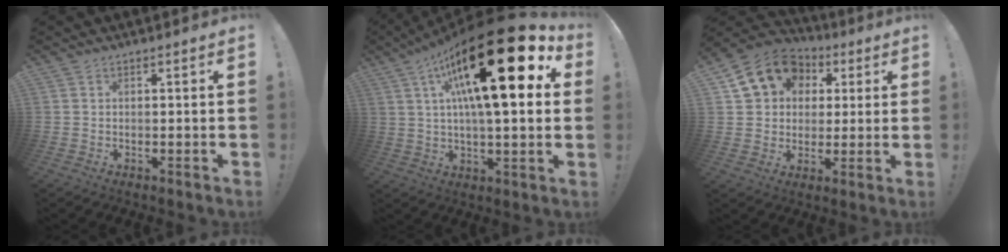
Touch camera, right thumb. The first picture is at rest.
{"total": 29.6, "force": [10.3, 8.0, 26.5], "torque": [-0.451, -0.064, 0.159]}
{"total": 14.7, "force": [5.7, 12.0, 6.3], "torque": [-0.092, -0.019, 0.116]}